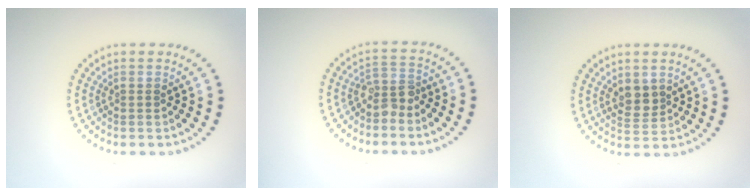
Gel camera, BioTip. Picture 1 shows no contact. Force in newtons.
{"total": 1.9, "press": 1.6, "slide": 0.9}
{"total": 2.2, "press": 2.0, "slide": 0.9}